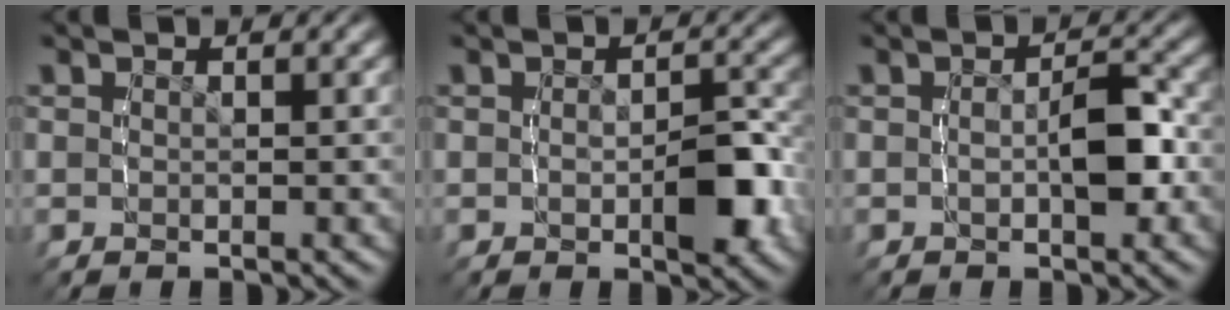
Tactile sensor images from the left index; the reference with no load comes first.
{"total": 2.7, "force": [-0.6, 1.5, 2.2], "torque": [-0.031, 0.004, -0.015]}
{"total": 2.4, "force": [-0.3, 1.2, 2.1], "torque": [-0.035, -0.001, -0.005]}